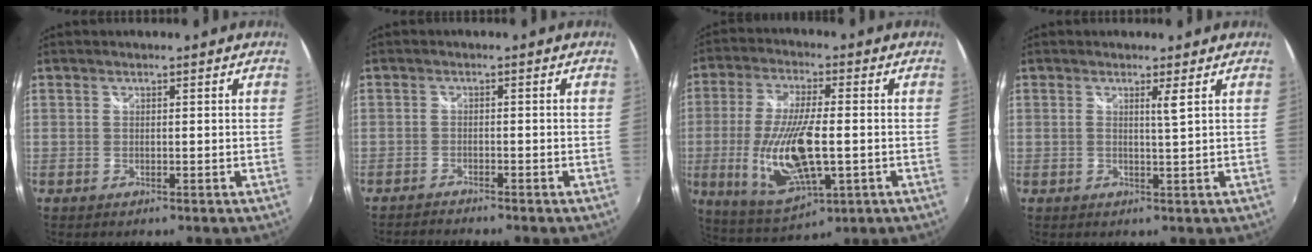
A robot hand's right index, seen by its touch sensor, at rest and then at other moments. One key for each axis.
{"total": 2.8, "fx": -2.8, "fy": -0.1, "fz": 0.5, "tx": -0.026, "ty": -0.010, "tz": -0.050}
{"total": 16.4, "fx": -2.7, "fy": 5.7, "fz": 15.1, "tx": -0.303, "ty": -0.022, "tz": -0.039}
{"total": 1.8, "fx": 0.7, "fy": -0.7, "fz": 1.5, "tx": -0.025, "ty": -0.009, "tz": 0.010}